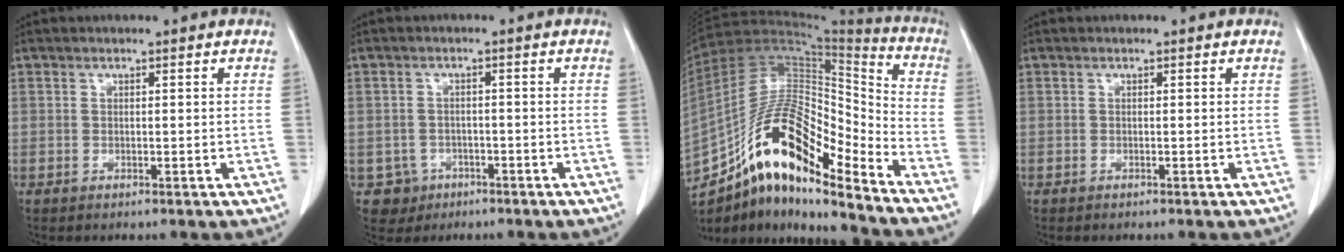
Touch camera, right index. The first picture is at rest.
{"total": 4.0, "force": [-1.7, 3.6, -0.2], "torque": [0.007, 0.013, -0.024]}
{"total": 19.6, "force": [-12.5, 5.5, 14.1], "torque": [-0.261, 0.036, -0.215]}
{"total": 0.0}